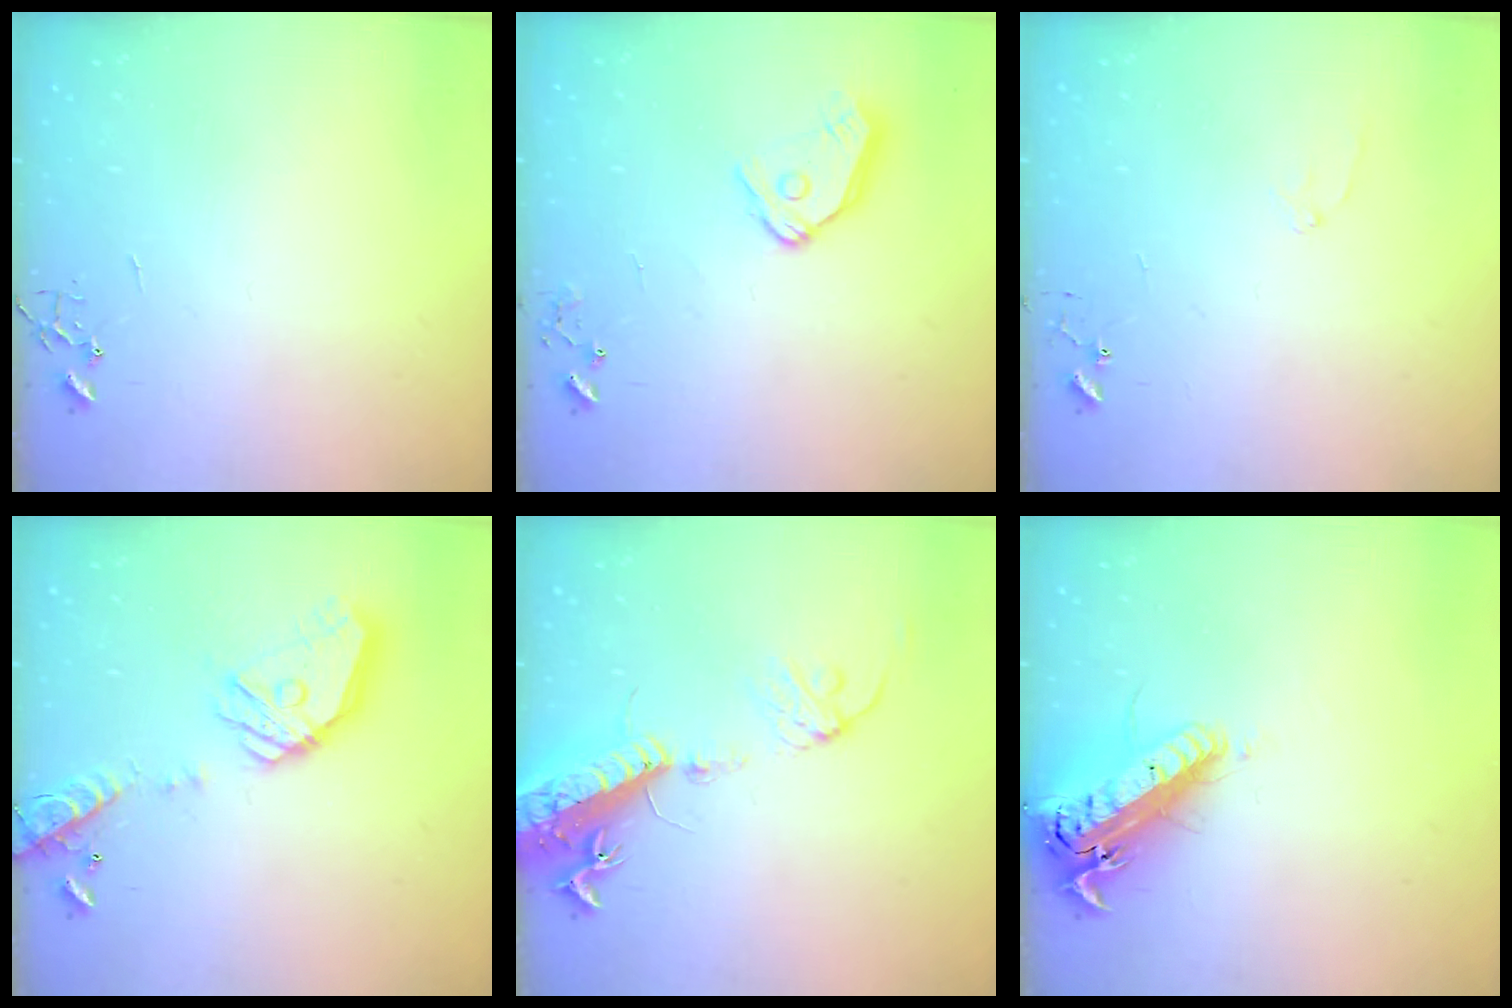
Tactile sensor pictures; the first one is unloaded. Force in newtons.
{"total": 12.2, "press": 12.1, "slide": 1.5}
{"total": 6.6, "press": 6.6, "slide": 0.8}
{"total": 19.0, "press": 18.9, "slide": 2.0}
{"total": 17.9, "press": 17.4, "slide": 4.2}
{"total": 19.3, "press": 18.8, "slide": 4.3}